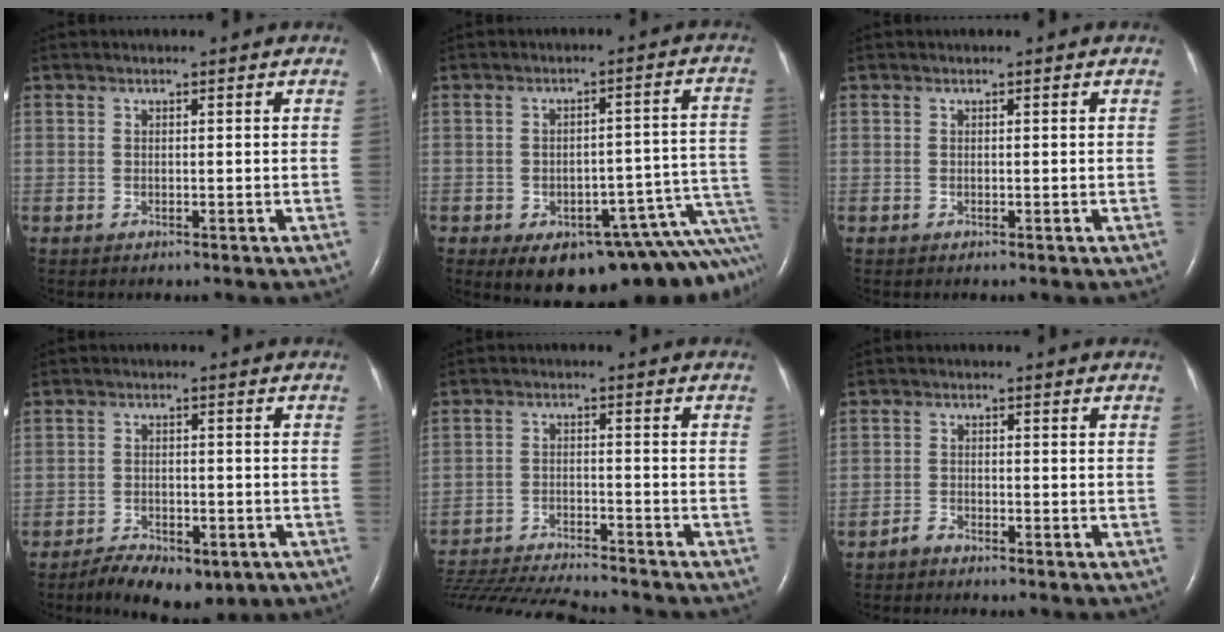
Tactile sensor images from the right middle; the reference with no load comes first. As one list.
[{"total": 17.7, "force": [-13.1, 6.6, 9.9], "torque": [-0.034, 0.057, -0.148]}, {"total": 0.0}, {"total": 9.3, "force": [-6.4, 4.4, 5.2], "torque": [-0.076, 0.005, -0.093]}, {"total": 17.9, "force": [-16.6, 1.0, 6.6], "torque": [-0.135, -0.035, -0.259]}, {"total": 1.5, "force": [-1.4, 0.3, 0.2], "torque": [-0.009, -0.001, -0.027]}]